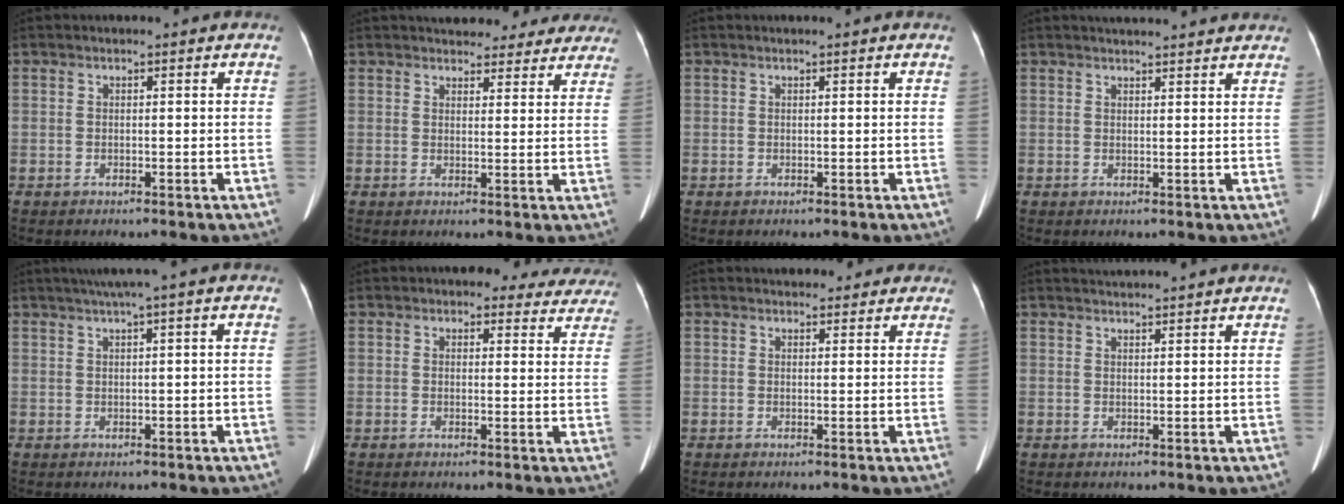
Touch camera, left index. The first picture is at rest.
{"total": 14.7, "force": [13.2, 5.2, 3.8], "torque": [-0.020, 0.013, 0.145]}
{"total": 0.0}
{"total": 9.3, "force": [8.7, 1.1, 3.3], "torque": [-0.041, 0.026, 0.097]}
{"total": 3.3, "force": [1.8, -0.7, 2.6], "torque": [-0.051, 0.016, 0.036]}
{"total": 10.3, "force": [9.3, 4.2, 1.7], "torque": [0.023, -0.005, 0.076]}
{"total": 6.1, "force": [5.3, 2.5, 1.6], "torque": [-0.004, 0.016, 0.058]}
{"total": 4.9, "force": [4.8, -0.6, 1.2], "torque": [-0.016, 0.027, 0.063]}